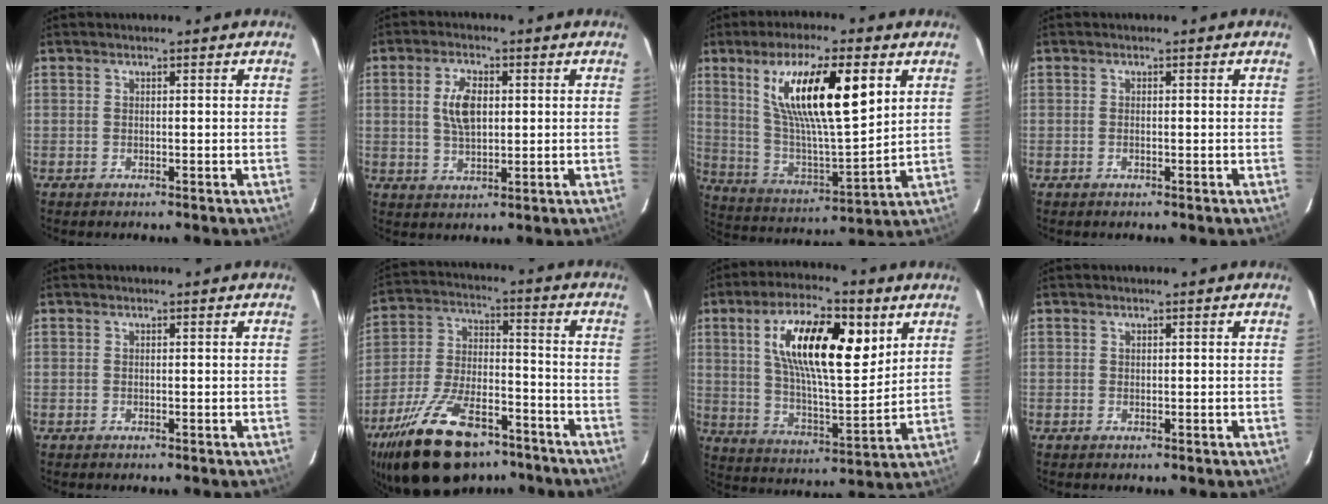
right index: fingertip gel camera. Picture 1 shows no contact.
{"total": 6.5, "force": [1.1, 3.4, 5.4], "torque": [-0.101, 0.006, 0.024]}
{"total": 19.7, "force": [7.9, 5.0, 17.4], "torque": [-0.302, 0.000, 0.148]}
{"total": 1.0, "force": [-0.5, 0.5, 0.7], "torque": [-0.014, 0.002, -0.009]}
{"total": 0.0}
{"total": 22.9, "force": [-15.8, 10.3, 13.0], "torque": [-0.260, -0.011, -0.254]}
{"total": 19.3, "force": [7.4, 7.0, 16.4], "torque": [-0.283, 0.011, 0.128]}
{"total": 0.0}